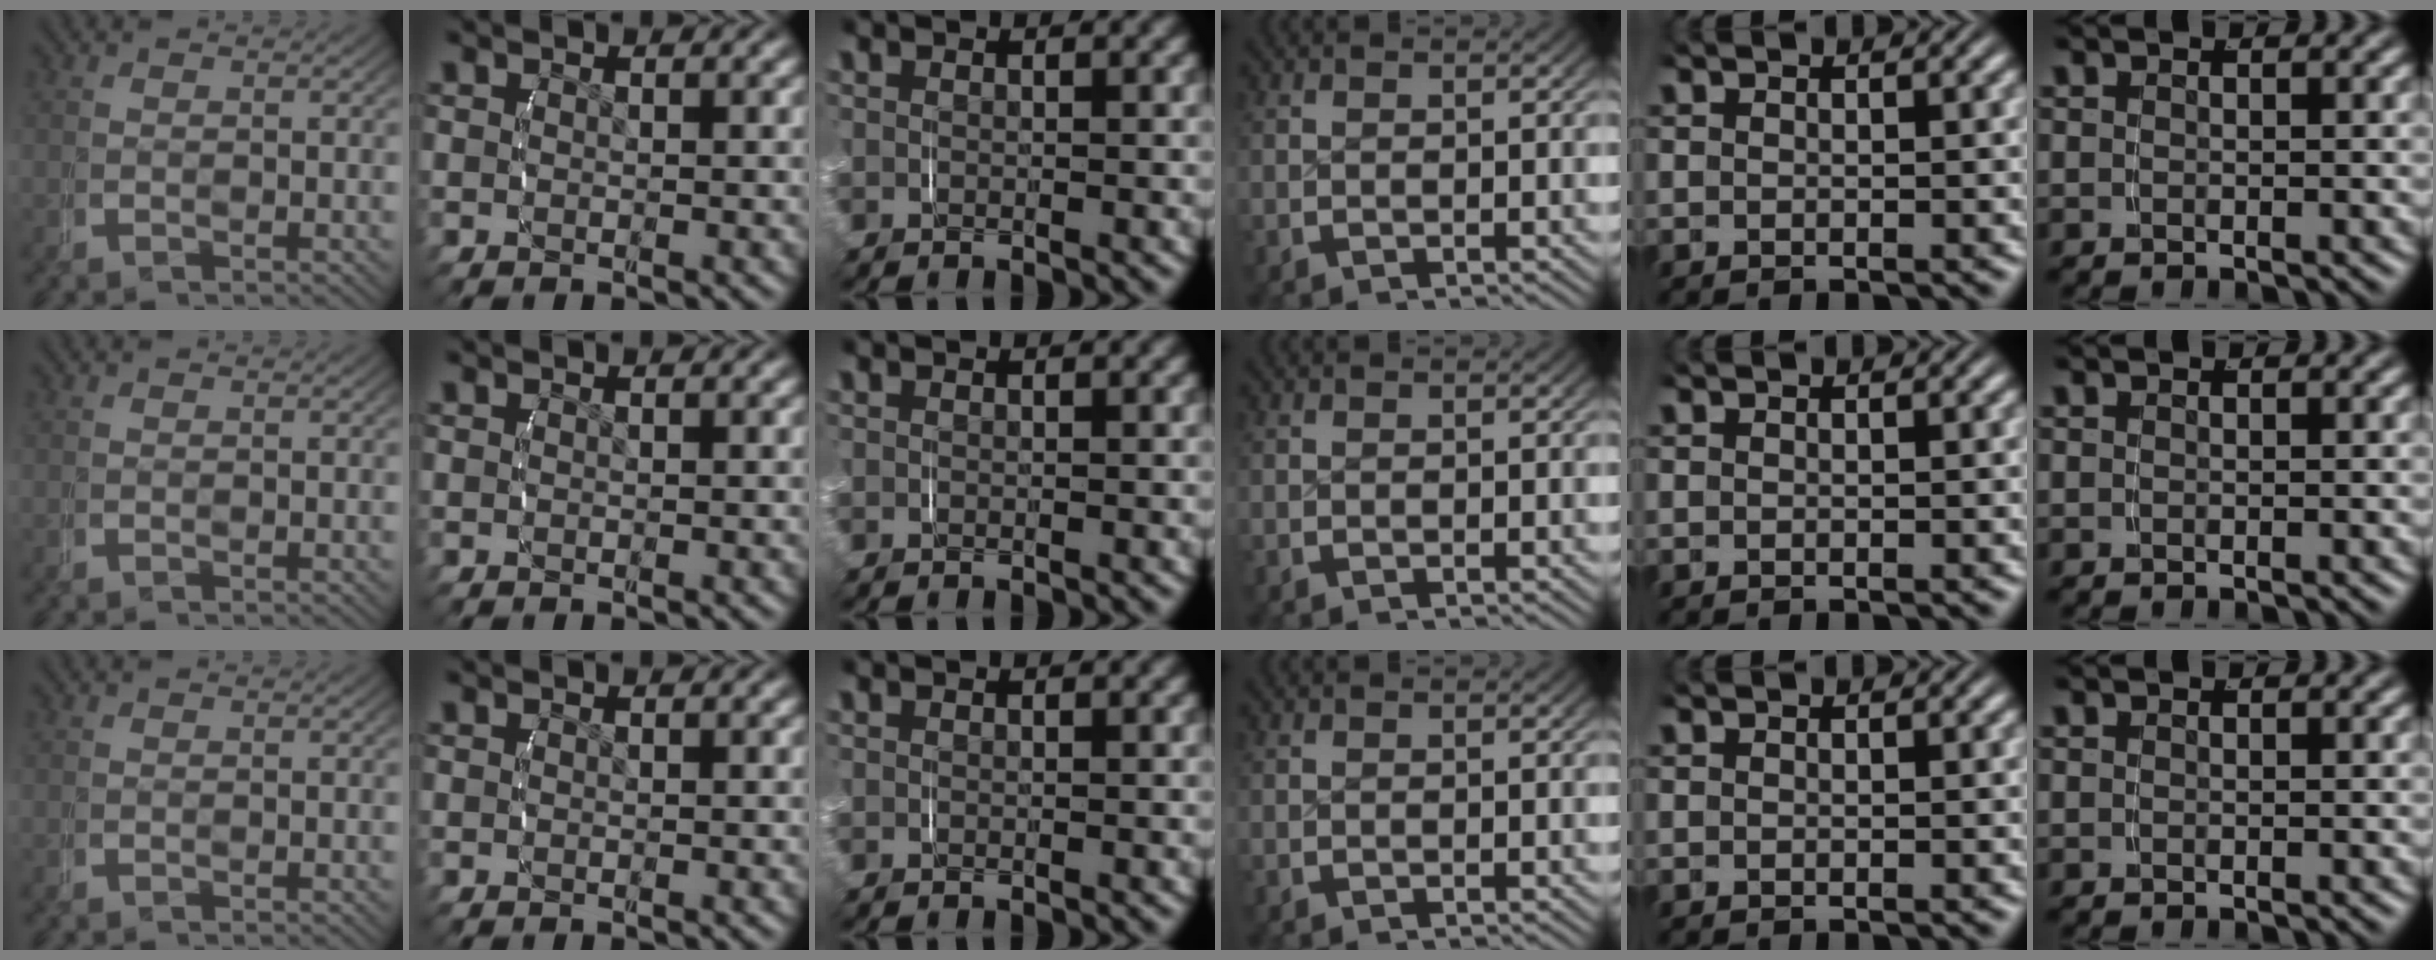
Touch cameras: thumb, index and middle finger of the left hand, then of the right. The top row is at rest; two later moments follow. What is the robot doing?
{"motion": "grasp_and_lifting", "object": "router"}